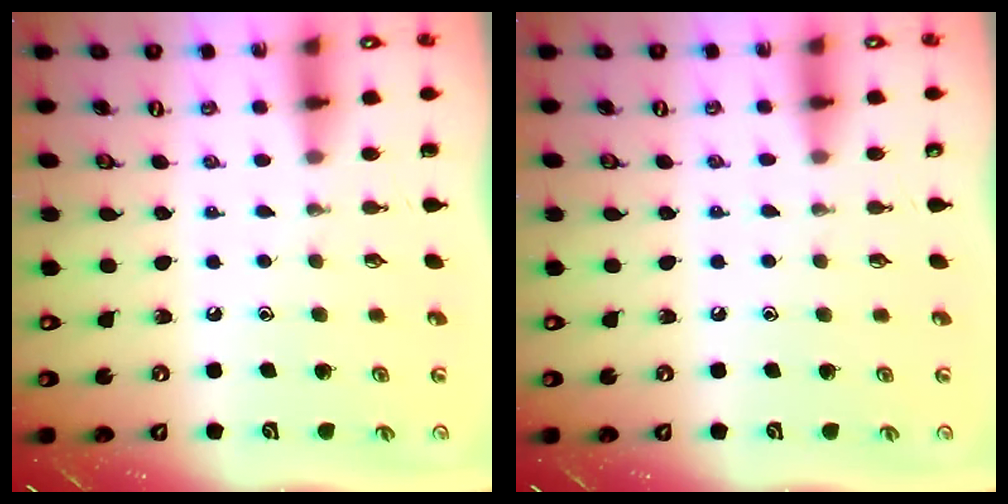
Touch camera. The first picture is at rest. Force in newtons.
{"total": 4.8, "press": 4.8, "slide": 0.7}